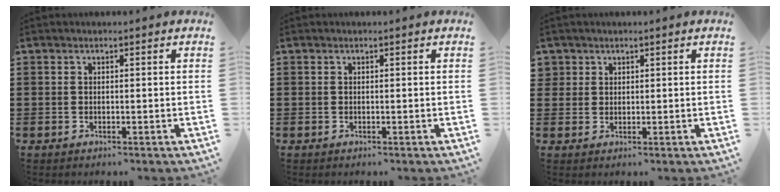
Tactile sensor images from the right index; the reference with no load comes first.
{"total": 0.0}
{"total": 2.1, "force": [1.4, 1.6, 0.1], "torque": [-0.008, 0.008, 0.027]}